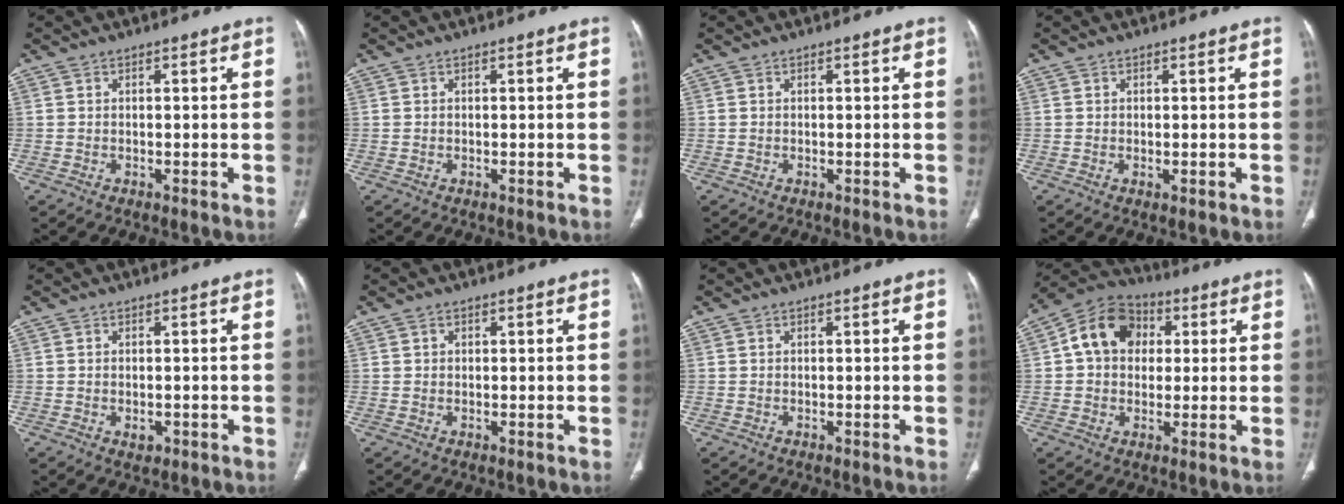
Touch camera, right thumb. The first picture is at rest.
{"total": 0.0}
{"total": 0.0}
{"total": 1.0, "force": [-0.2, 0.4, 0.9], "torque": [-0.014, -0.004, 0.000]}
{"total": 1.6, "force": [-0.5, 1.1, 1.0], "torque": [-0.012, 0.000, -0.002]}
{"total": 0.7, "force": [0.3, 0.6, 0.2], "torque": [0.000, 0.000, 0.005]}
{"total": 0.0}
{"total": 11.9, "force": [2.3, 9.6, 6.8], "torque": [-0.092, 0.018, 0.027]}